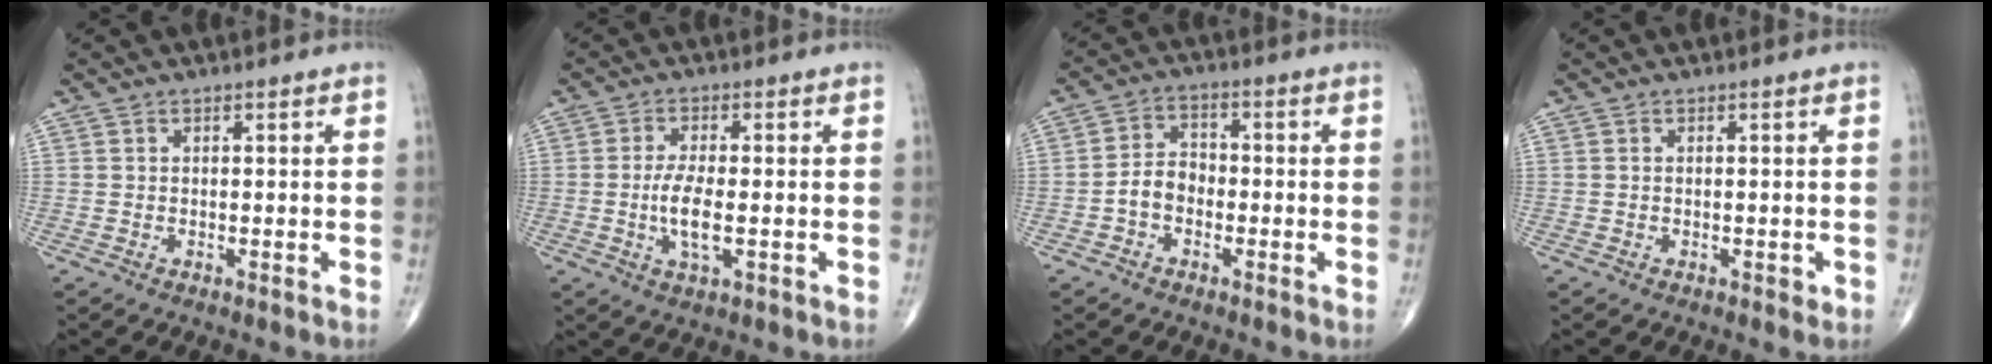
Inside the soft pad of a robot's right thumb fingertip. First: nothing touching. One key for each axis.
{"total": 5.8, "fx": -1.0, "fy": 1.9, "fz": 5.4, "tx": -0.112, "ty": -0.006, "tz": -0.020}
{"total": 4.9, "fx": -1.8, "fy": 3.5, "fz": 3.0, "tx": -0.039, "ty": 0.025, "tz": -0.043}
{"total": 0.7, "fx": -0.3, "fy": 0.4, "fz": 0.6, "tx": -0.006, "ty": -0.002, "tz": -0.005}